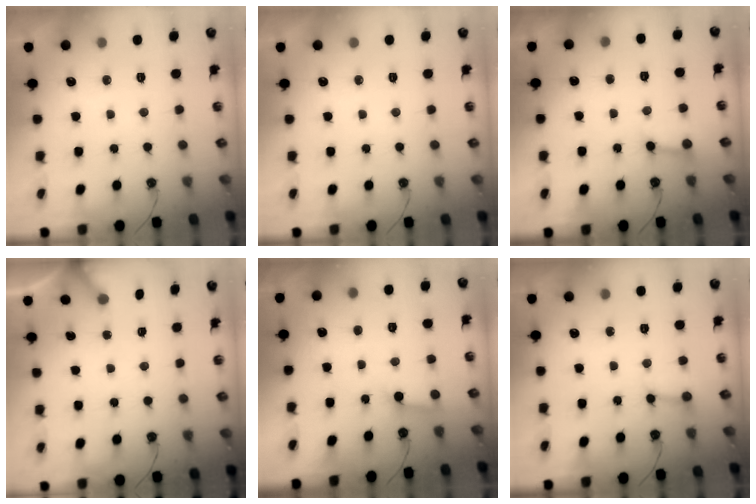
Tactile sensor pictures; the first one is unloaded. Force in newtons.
{"total": 0.0}
{"total": 3.8, "press": 3.7, "slide": 0.5}
{"total": 3.1, "press": 3.1, "slide": 0.2}
{"total": 2.6, "press": 2.6, "slide": 0.4}
{"total": 4.6, "press": 4.5, "slide": 0.8}